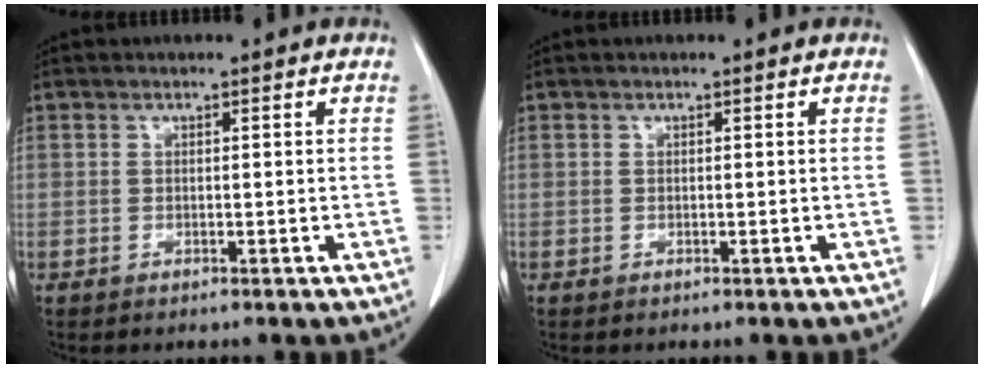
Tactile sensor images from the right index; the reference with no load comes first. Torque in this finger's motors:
{"motor_torque": [0.00, 0.00, 0.00, 0.00]}